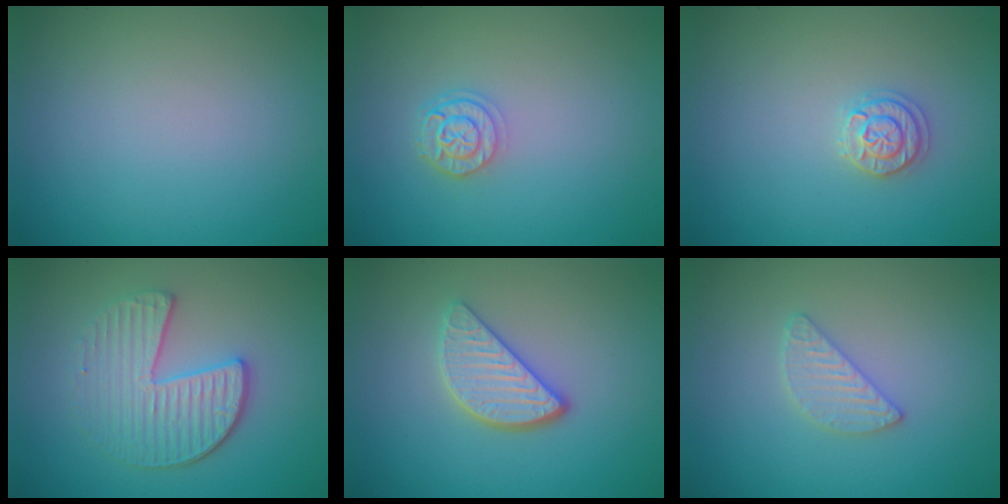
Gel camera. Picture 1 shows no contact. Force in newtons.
{"total": 2.4, "press": 2.0, "slide": 1.3}
{"total": 1.8, "press": 1.8, "slide": 0.1}
{"total": 4.1, "press": 3.7, "slide": 1.8}
{"total": 3.5, "press": 2.9, "slide": 1.9}
{"total": 2.0, "press": 2.0, "slide": 0.2}